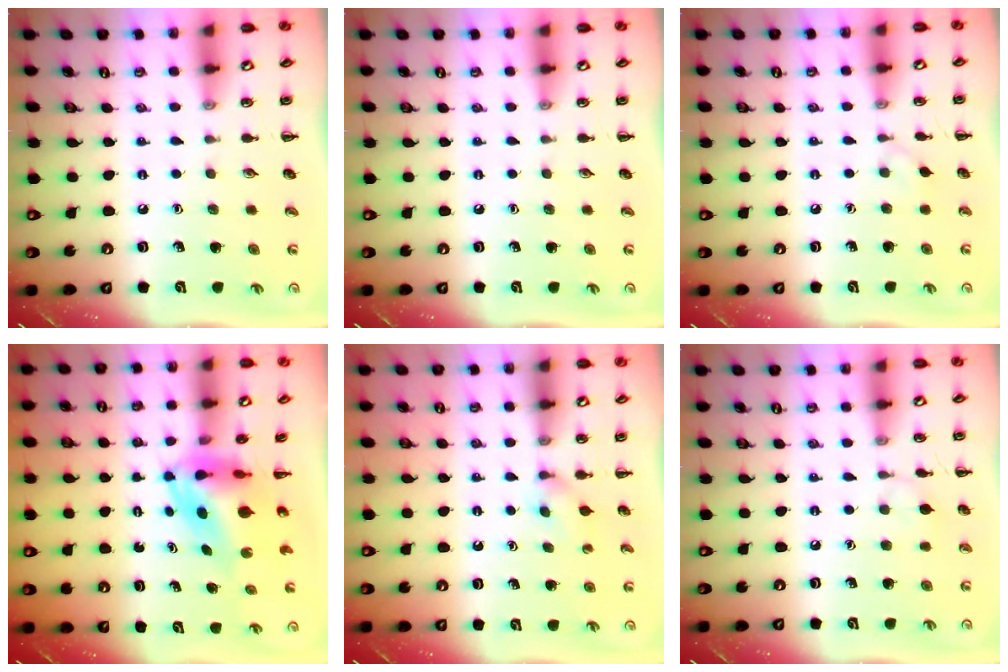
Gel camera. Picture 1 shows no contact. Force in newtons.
{"total": 0.0}
{"total": 2.9, "press": 2.6, "slide": 1.1}
{"total": 6.0, "press": 5.7, "slide": 1.9}
{"total": 2.8, "press": 2.5, "slide": 1.2}
{"total": 5.9, "press": 5.7, "slide": 1.8}